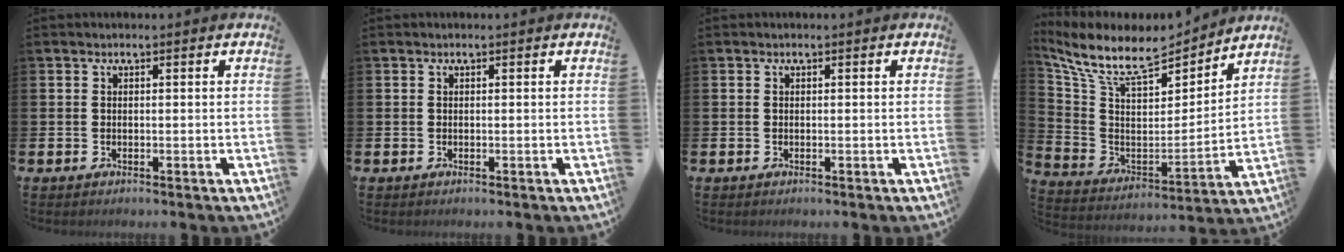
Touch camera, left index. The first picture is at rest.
{"total": 0.0}
{"total": 0.0}
{"total": 10.0, "force": [8.4, 3.3, 4.3], "torque": [-0.124, -0.052, 0.146]}